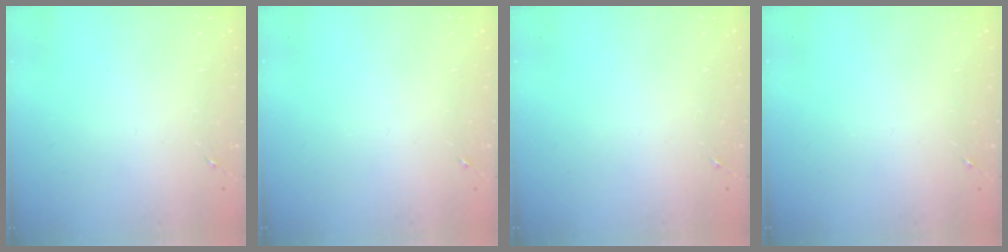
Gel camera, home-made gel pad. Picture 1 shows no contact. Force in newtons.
{"total": 0.0}
{"total": 0.0}
{"total": 0.0}